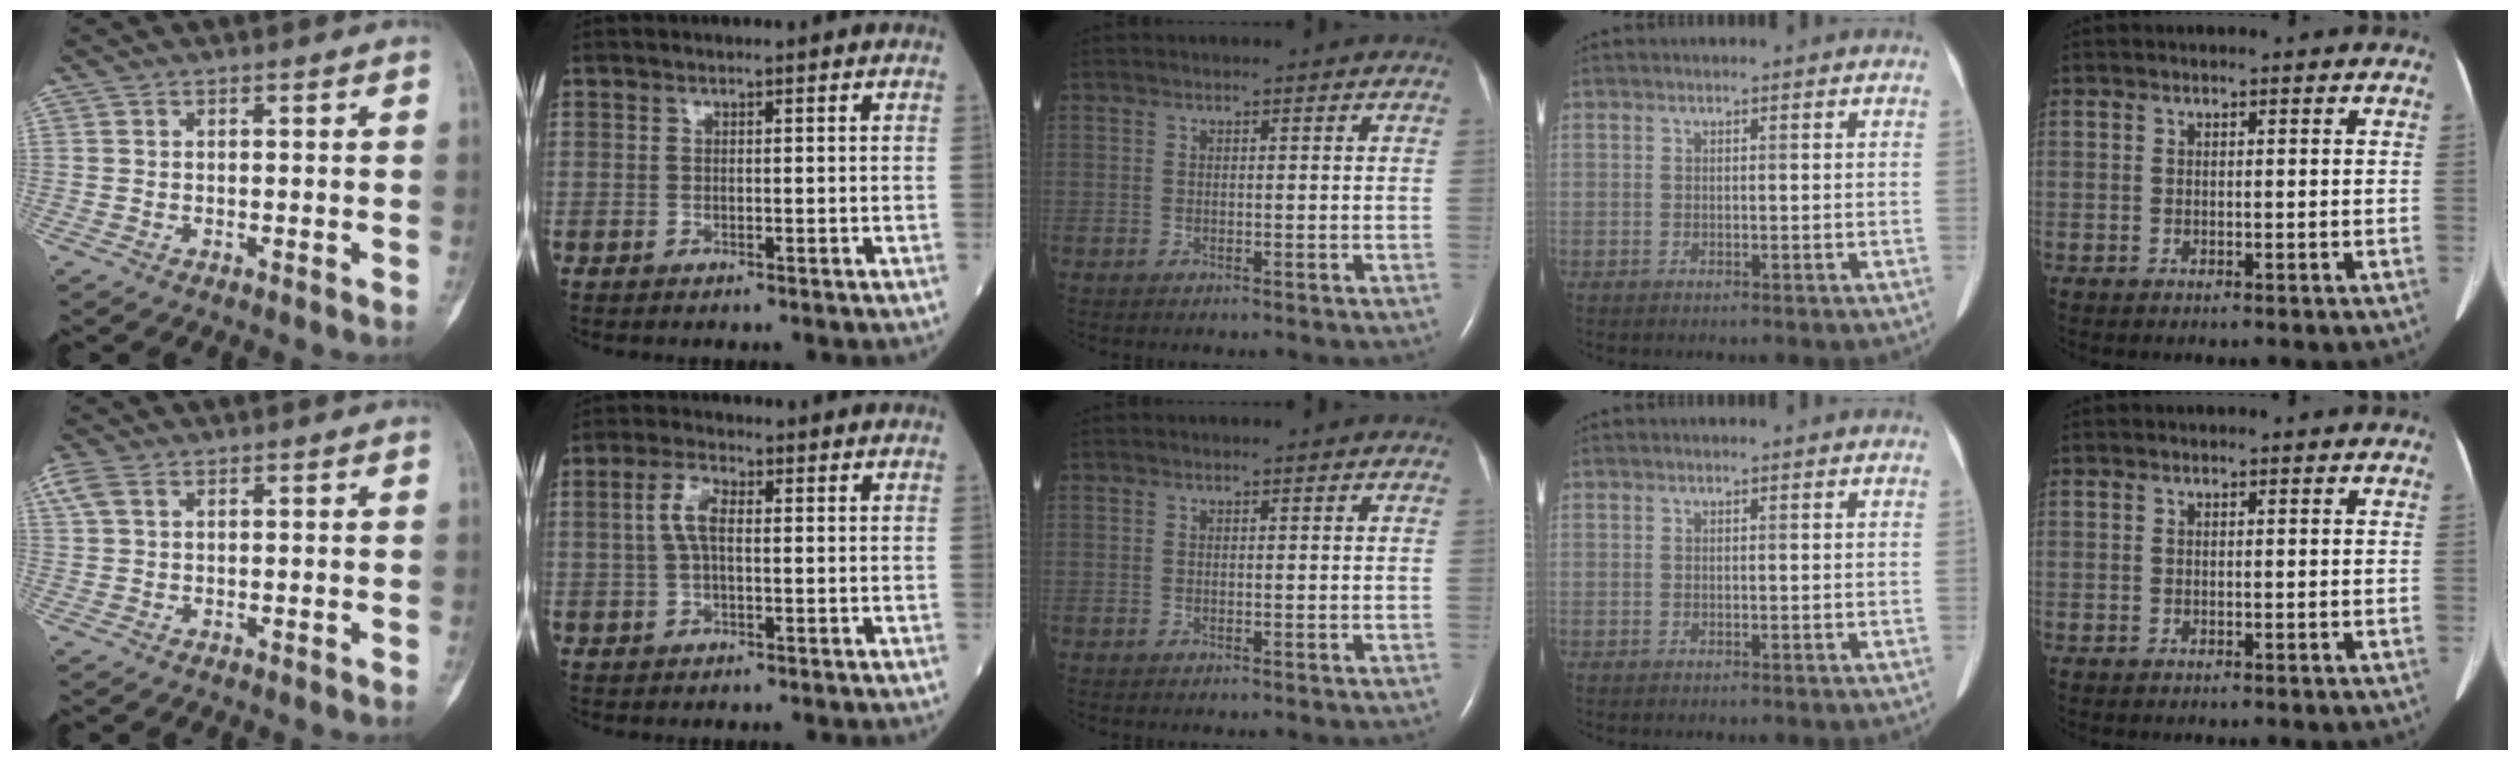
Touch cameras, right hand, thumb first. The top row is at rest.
{"thumb": {"total": 3.4, "force": [1.5, 2.1, 2.3], "torque": [-0.073, 0.021, 0.034]}, "index": {"total": 4.1, "force": [0.4, 1.5, 3.8], "torque": [-0.087, 0.013, 0.009]}}